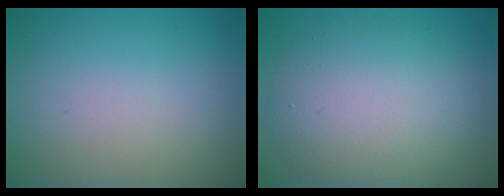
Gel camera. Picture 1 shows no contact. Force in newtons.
{"total": 7.6, "press": 7.6, "slide": 0.6}